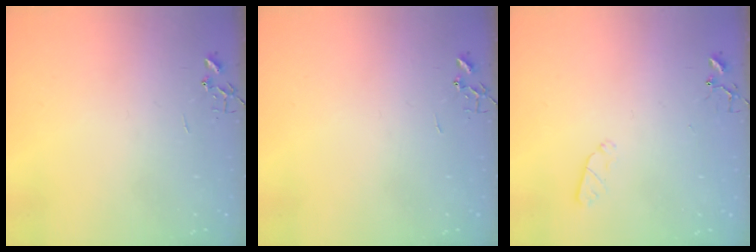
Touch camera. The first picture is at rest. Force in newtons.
{"total": 0.0}
{"total": 4.5, "press": 4.5, "slide": 0.4}